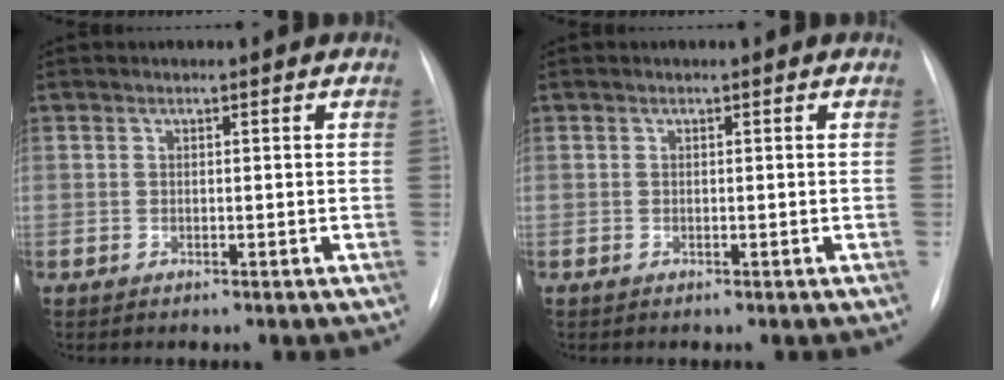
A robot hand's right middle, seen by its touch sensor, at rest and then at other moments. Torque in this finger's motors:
{"motor_torque": [-0.14, 0.14, -0.01, 0.01]}